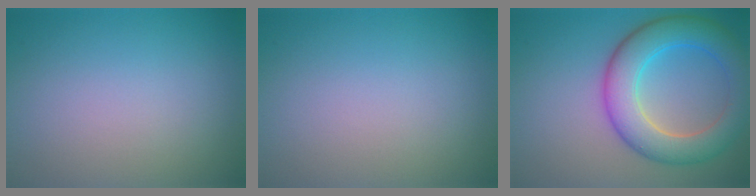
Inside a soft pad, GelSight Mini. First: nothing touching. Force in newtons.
{"total": 0.0}
{"total": 7.3, "press": 7.3, "slide": 0.1}